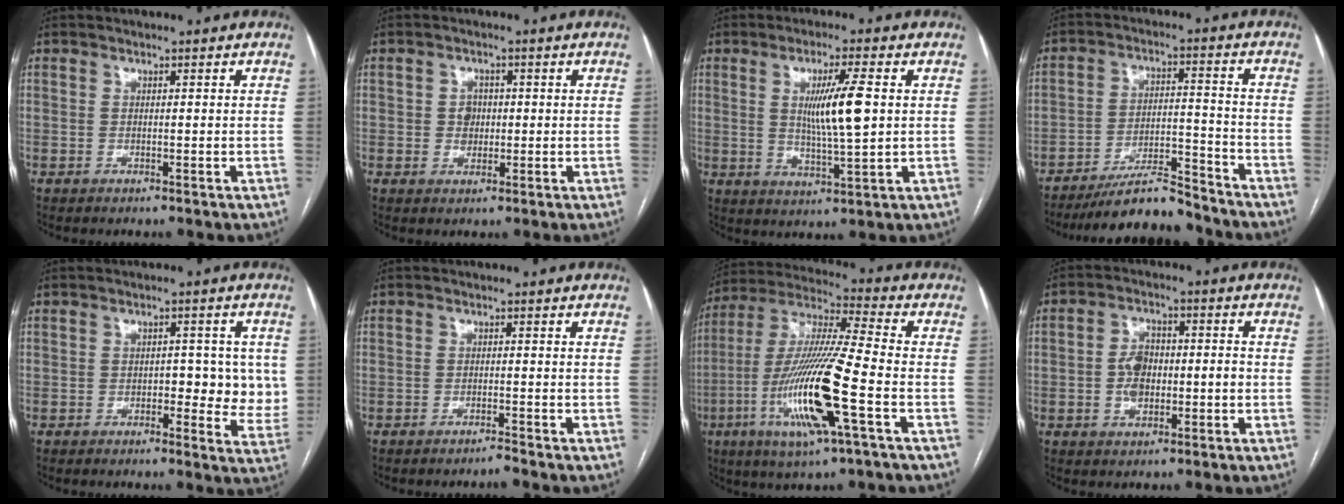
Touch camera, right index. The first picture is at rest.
{"total": 2.6, "force": [0.1, 2.2, 1.3], "torque": [-0.015, 0.005, 0.003]}
{"total": 8.5, "force": [1.4, 0.4, 8.4], "torque": [-0.148, -0.008, 0.027]}
{"total": 10.7, "force": [-9.8, 1.5, 3.9], "torque": [-0.060, 0.009, -0.170]}
{"total": 6.5, "force": [0.1, 3.5, 5.4], "torque": [-0.043, 0.005, 0.000]}
{"total": 1.2, "force": [-1.2, -0.3, 0.4], "torque": [-0.004, -0.002, -0.019]}
{"total": 18.6, "force": [-5.9, 1.0, 17.6], "torque": [-0.366, -0.019, -0.111]}
{"total": 5.8, "force": [-0.9, 3.5, 4.5], "torque": [-0.090, 0.018, -0.014]}